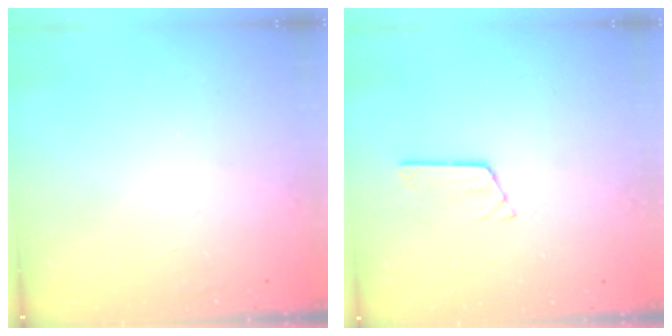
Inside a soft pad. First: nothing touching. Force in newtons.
{"total": 2.6, "press": 2.6, "slide": 0.3}